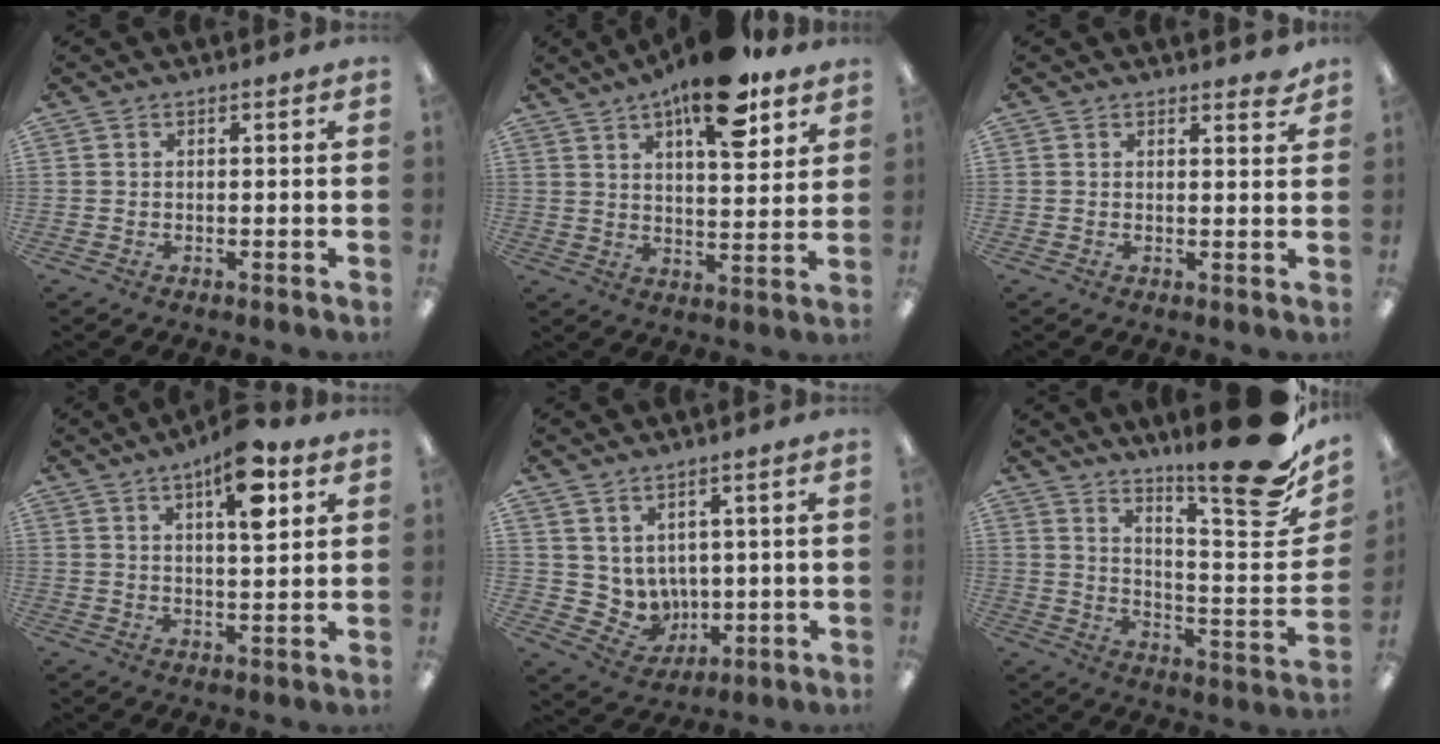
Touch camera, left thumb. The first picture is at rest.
{"total": 15.3, "force": [9.8, 5.6, 10.4], "torque": [-0.148, -0.046, 0.160]}
{"total": 1.8, "force": [1.6, 0.3, 0.7], "torque": [0.000, -0.008, 0.026]}
{"total": 11.3, "force": [5.9, 3.6, 8.9], "torque": [-0.124, -0.024, 0.094]}
{"total": 6.0, "force": [4.1, 4.4, 0.4], "torque": [-0.029, -0.036, 0.087]}
{"total": 20.7, "force": [14.6, 4.3, 13.9], "torque": [-0.175, -0.122, 0.227]}